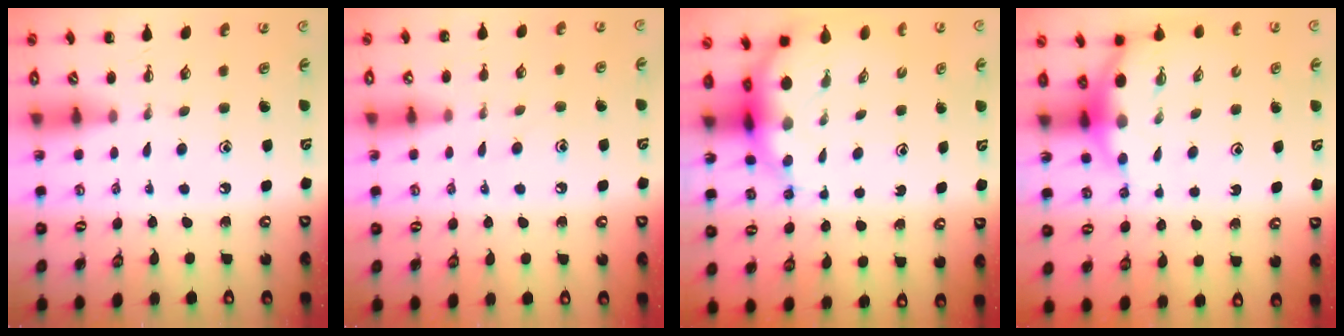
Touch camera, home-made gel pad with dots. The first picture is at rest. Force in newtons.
{"total": 6.8, "press": 6.6, "slide": 1.4}
{"total": 9.2, "press": 8.8, "slide": 2.8}
{"total": 6.4, "press": 6.3, "slide": 1.2}